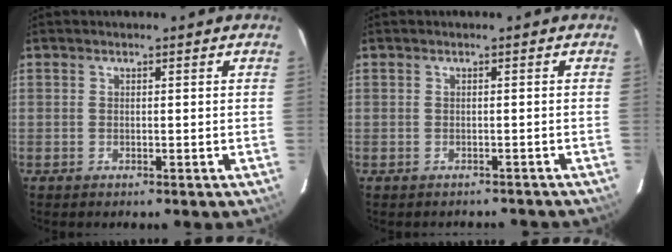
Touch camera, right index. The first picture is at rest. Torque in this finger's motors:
{"motor_torque": [0.20, -0.23, 0.03, 0.01]}